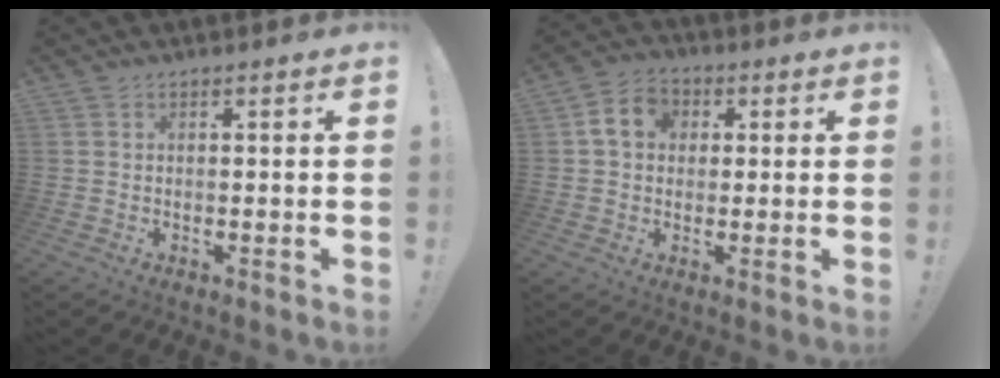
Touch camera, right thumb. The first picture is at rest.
{"total": 8.4, "force": [1.5, 6.6, 4.9], "torque": [-0.077, 0.018, 0.032]}